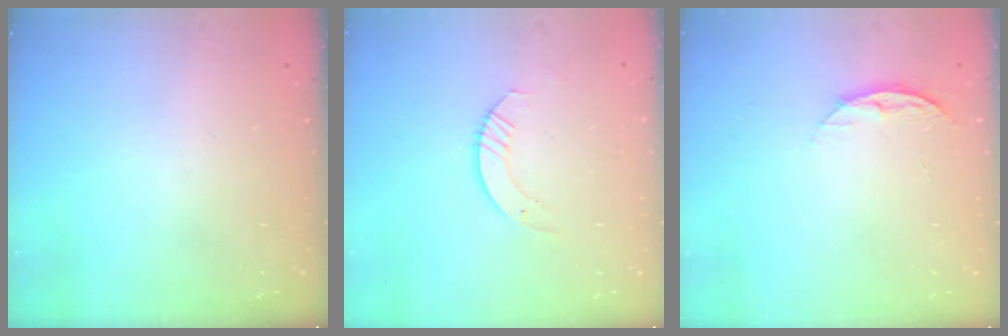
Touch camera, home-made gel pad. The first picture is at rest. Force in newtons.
{"total": 3.3, "press": 3.3, "slide": 0.3}
{"total": 7.2, "press": 7.2, "slide": 0.9}